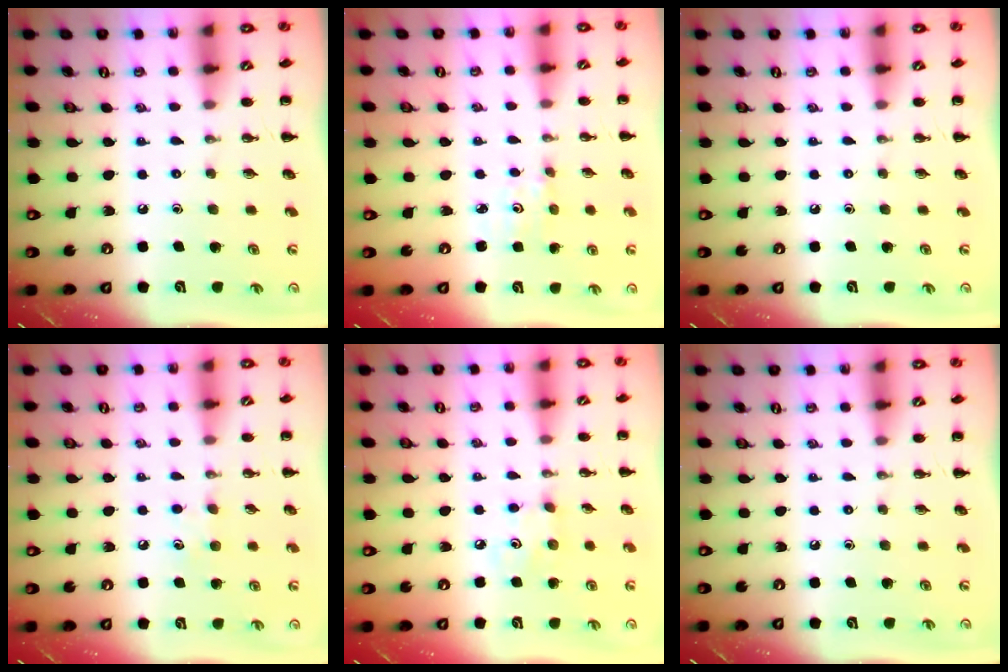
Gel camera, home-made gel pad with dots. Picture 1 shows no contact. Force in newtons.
{"total": 1.4, "press": 1.3, "slide": 0.5}
{"total": 0.0}
{"total": 4.4, "press": 4.2, "slide": 1.2}
{"total": 3.0, "press": 2.8, "slide": 0.9}
{"total": 0.0}